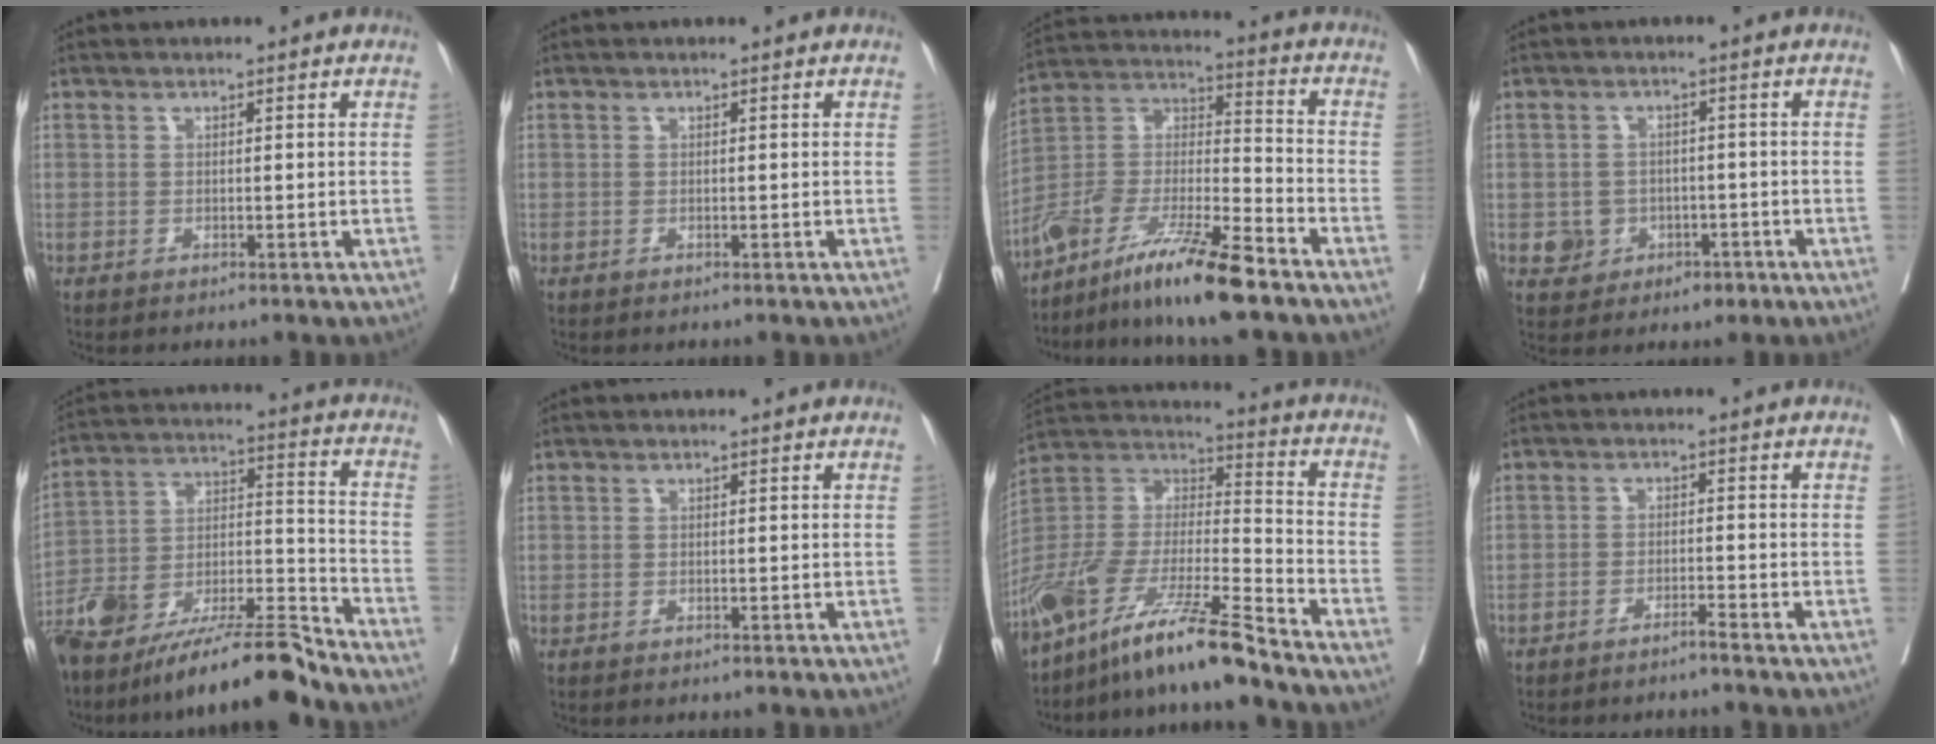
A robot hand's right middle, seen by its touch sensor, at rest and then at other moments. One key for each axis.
{"total": 0.0}
{"total": 14.9, "fx": -11.0, "fy": 1.2, "fz": 9.9, "tx": -0.193, "ty": 0.000, "tz": -0.200}
{"total": 4.4, "fx": -1.6, "fy": 4.0, "fz": 1.2, "tx": -0.006, "ty": 0.012, "tz": -0.011}
{"total": 19.4, "fx": -16.3, "fy": 1.1, "fz": 10.4, "tx": -0.191, "ty": 0.002, "tz": -0.298}
{"total": 0.0}
{"total": 18.5, "fx": -14.3, "fy": 1.1, "fz": 11.7, "tx": -0.252, "ty": -0.017, "tz": -0.271}
{"total": 2.0, "fx": -1.8, "fy": -0.4, "fz": 0.9, "tx": -0.016, "ty": 0.002, "tz": -0.035}